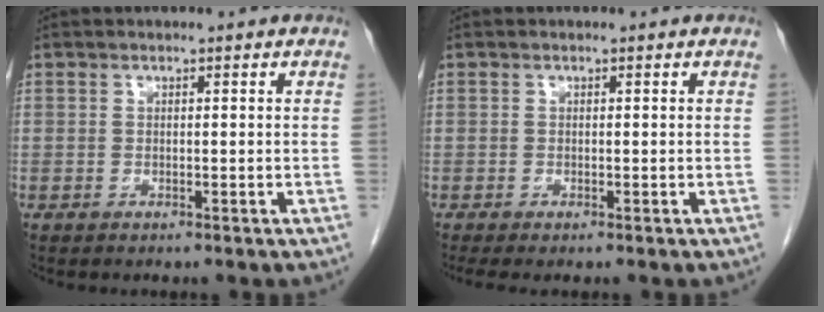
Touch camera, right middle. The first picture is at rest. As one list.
[{"total": 1.5, "force": [-1.3, 0.0, 0.8], "torque": [-0.012, -0.006, -0.020]}]